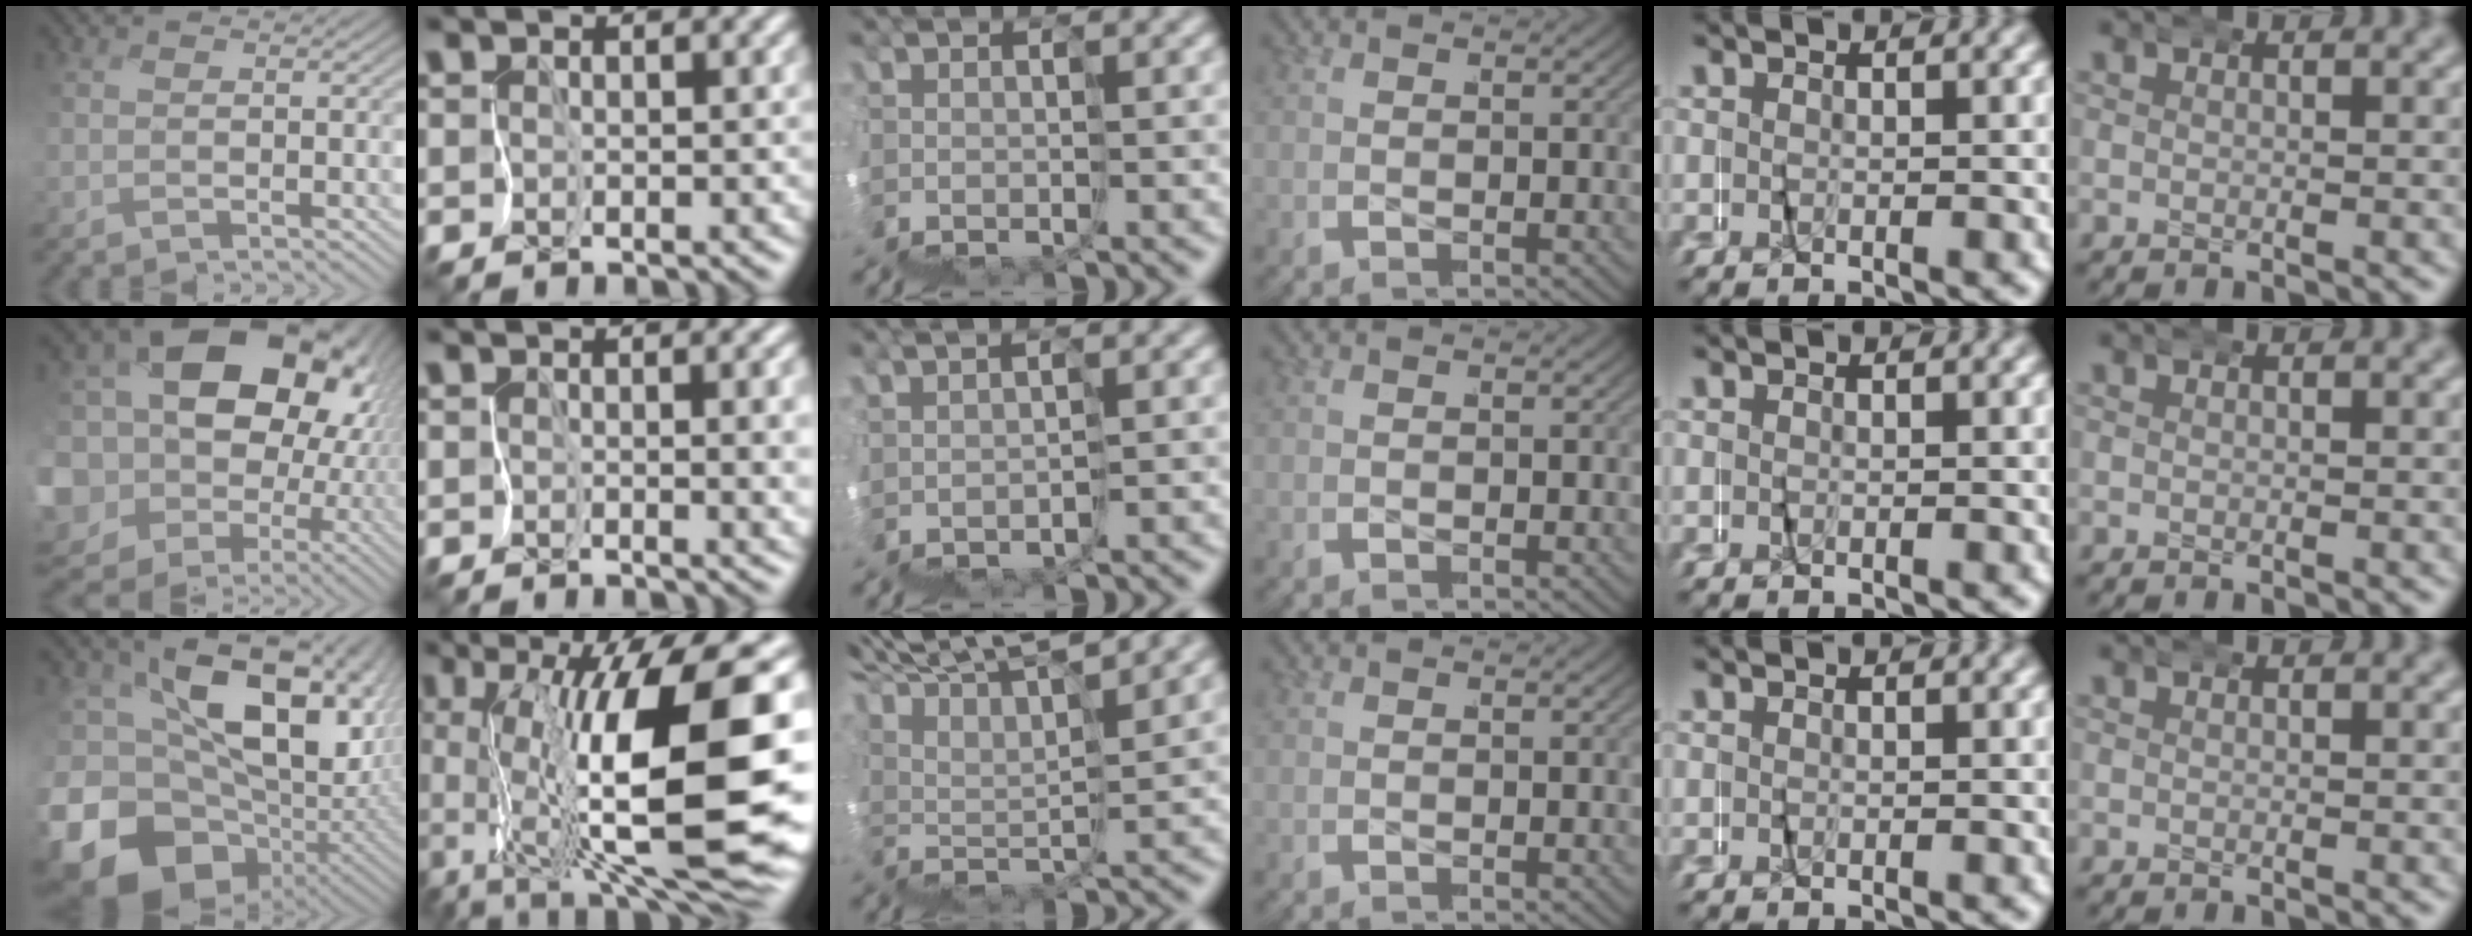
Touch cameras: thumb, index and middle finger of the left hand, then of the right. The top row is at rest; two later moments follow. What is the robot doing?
{"motion": "wrap", "object": "netting"}